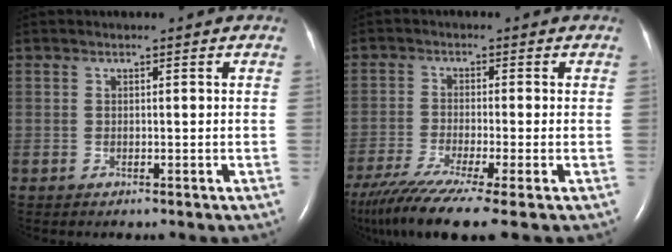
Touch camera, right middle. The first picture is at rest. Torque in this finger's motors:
{"motor_torque": [1.04, -0.99, 0.40, 0.13]}